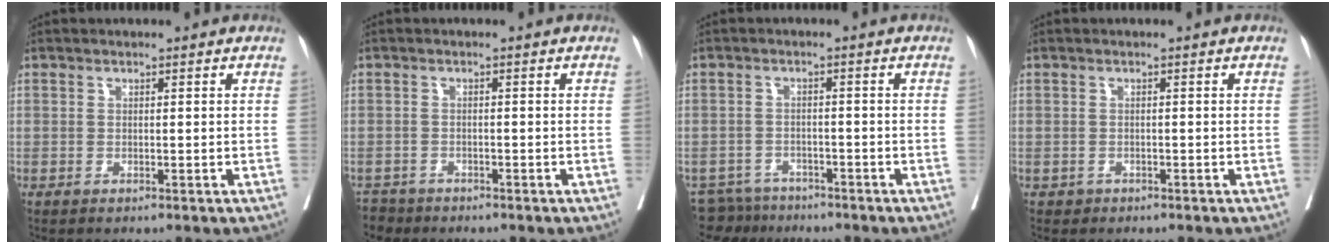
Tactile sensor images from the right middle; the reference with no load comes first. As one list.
[{"total": 2.7, "force": [-2.4, 1.2, -0.6], "torque": [0.006, -0.001, -0.044]}, {"total": 4.9, "force": [-4.4, 1.9, -0.8], "torque": [0.018, 0.002, -0.074]}, {"total": 0.9, "force": [-0.4, 0.7, -0.1], "torque": [-0.001, 0.003, -0.005]}]